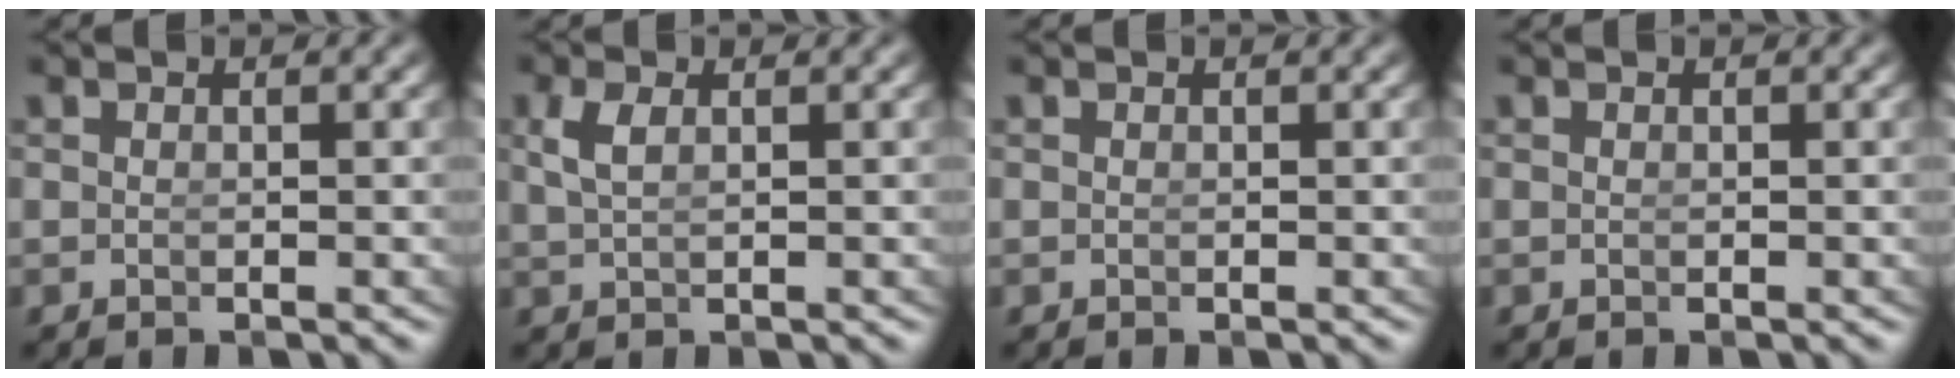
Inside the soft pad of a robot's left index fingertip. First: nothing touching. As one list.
[{"total": 1.4, "force": [0.5, 0.2, 1.2], "torque": [-0.027, -0.006, 0.021]}, {"total": 1.0, "force": [-0.2, -0.8, -0.4], "torque": [0.012, -0.010, 0.006]}, {"total": 0.0}]